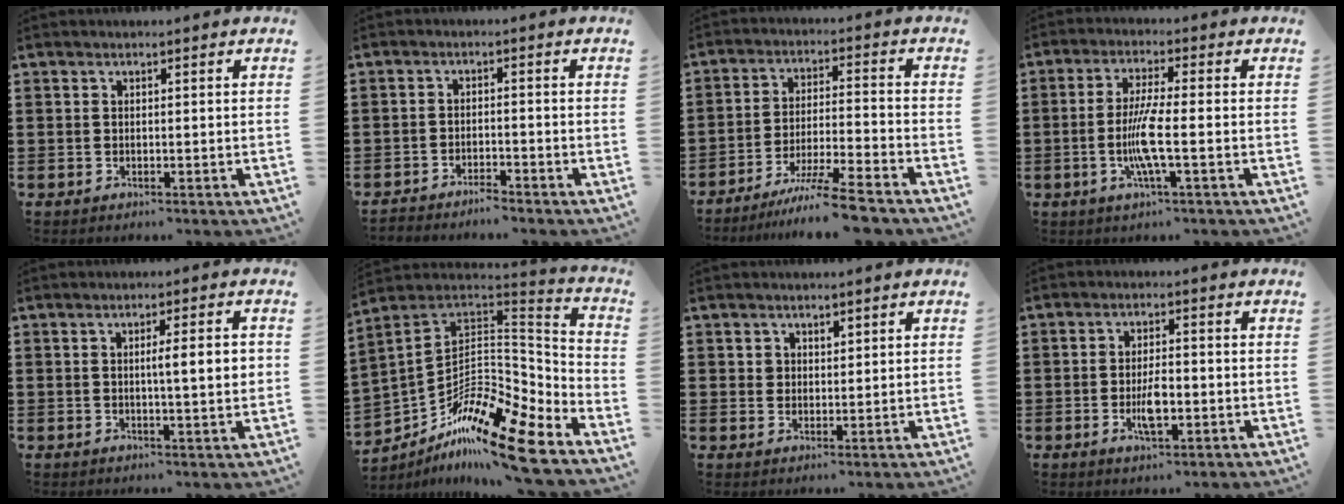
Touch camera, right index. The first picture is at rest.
{"total": 2.3, "force": [-2.3, 0.0, -0.1], "torque": [-0.004, 0.004, -0.051]}
{"total": 8.3, "force": [-7.1, -0.5, 4.4], "torque": [-0.080, -0.006, -0.136]}
{"total": 6.8, "force": [-1.7, 0.4, 6.6], "torque": [-0.142, -0.019, -0.039]}
{"total": 4.8, "force": [0.5, 0.6, 4.7], "torque": [-0.077, -0.003, 0.003]}
{"total": 15.2, "force": [-10.5, 3.8, 10.3], "torque": [-0.182, 0.011, -0.199]}
{"total": 1.9, "force": [1.3, 1.3, 0.2], "torque": [-0.008, 0.006, 0.026]}
{"total": 4.5, "force": [-1.1, 1.6, 4.1], "torque": [-0.084, -0.001, -0.024]}